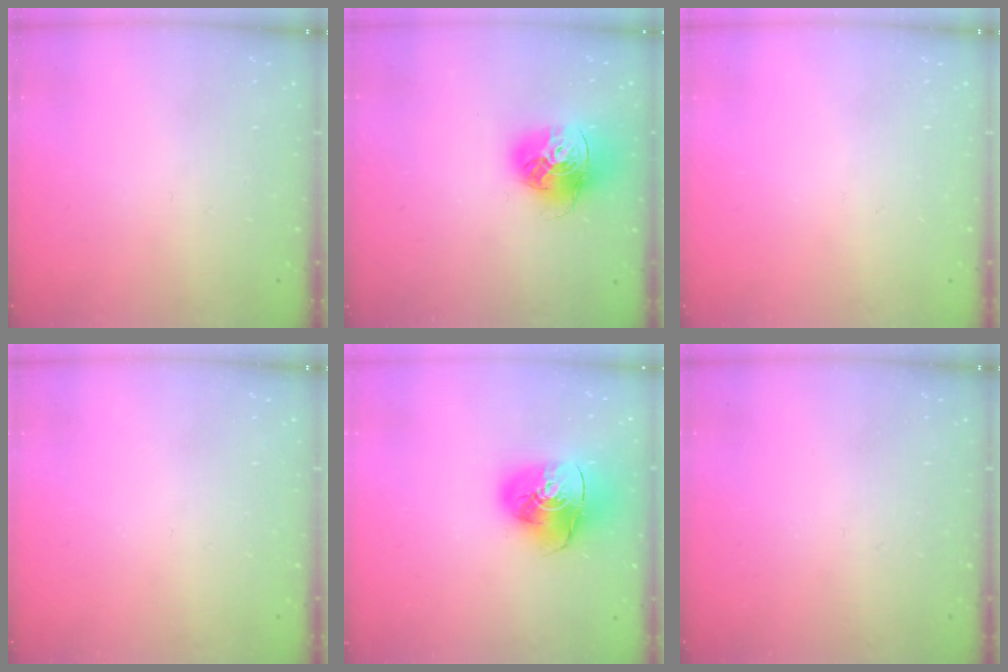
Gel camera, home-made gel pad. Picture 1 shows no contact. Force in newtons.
{"total": 18.0, "press": 17.9, "slide": 1.7}
{"total": 0.0}
{"total": 0.0}
{"total": 16.1, "press": 16.0, "slide": 2.1}
{"total": 0.0}